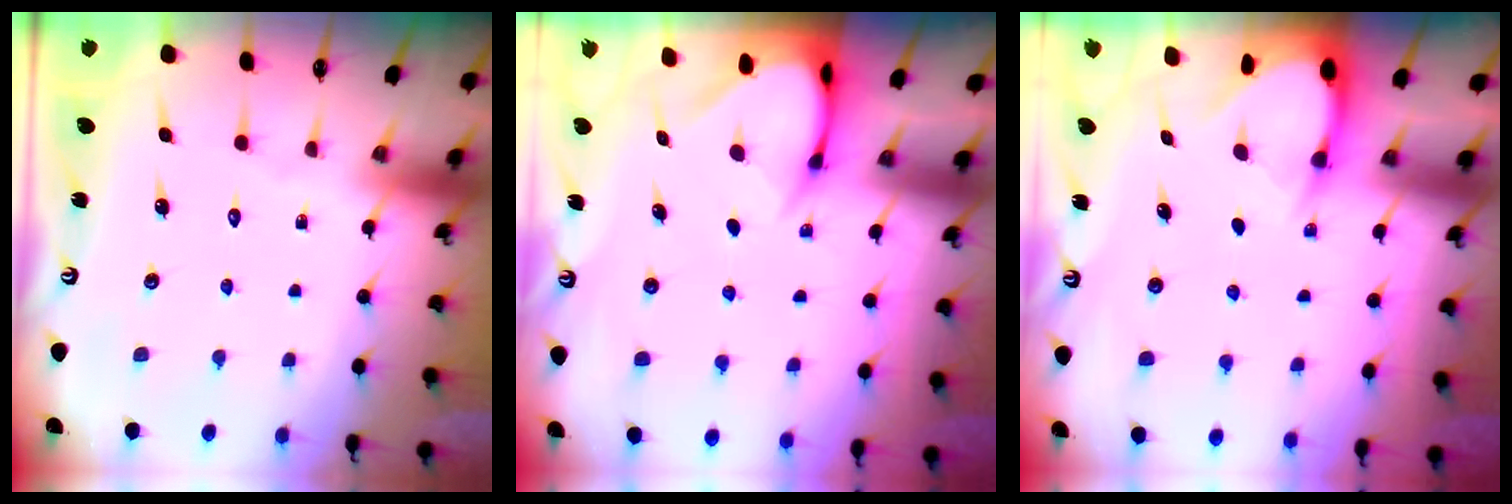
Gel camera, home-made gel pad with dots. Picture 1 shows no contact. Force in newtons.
{"total": 3.5, "press": 3.5, "slide": 0.3}
{"total": 2.9, "press": 2.9, "slide": 0.3}